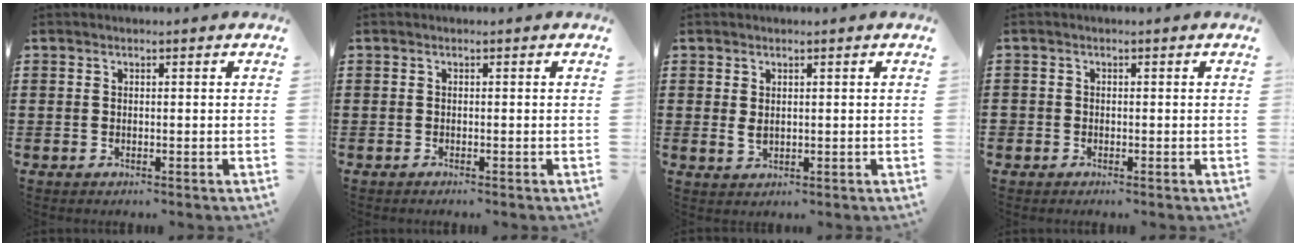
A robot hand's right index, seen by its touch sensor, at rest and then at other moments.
{"total": 0.5, "force": [-0.5, -0.2, -0.1], "torque": [0.001, -0.003, -0.009]}
{"total": 1.6, "force": [0.4, 1.0, 1.2], "torque": [-0.025, 0.003, 0.008]}
{"total": 0.9, "force": [-0.7, 0.5, -0.1], "torque": [0.001, 0.002, -0.017]}